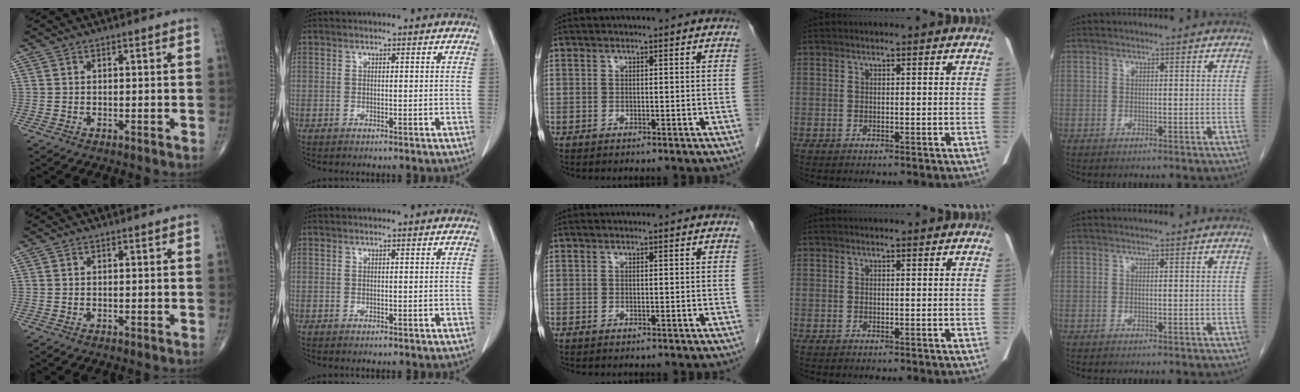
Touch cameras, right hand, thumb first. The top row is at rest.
{}